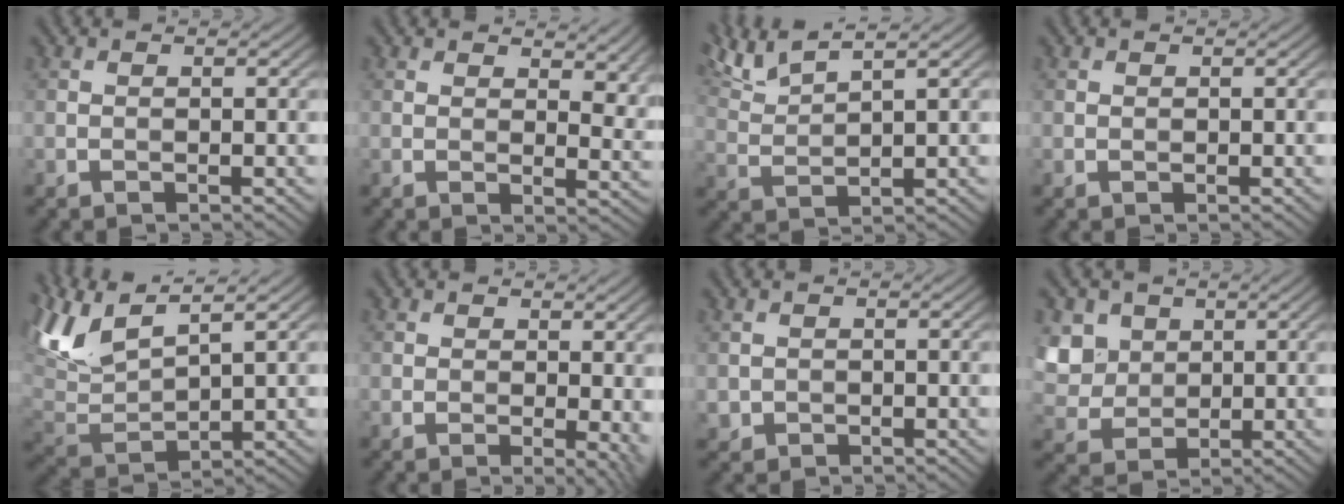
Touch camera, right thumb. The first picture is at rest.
{"total": 7.1, "force": [4.0, 3.5, 4.7], "torque": [-0.063, -0.005, 0.070]}
{"total": 7.1, "force": [5.4, 1.2, 4.5], "torque": [-0.106, 0.020, 0.110]}
{"total": 0.0}
{"total": 10.8, "force": [7.1, 3.2, 7.5], "torque": [-0.189, 0.020, 0.145]}
{"total": 3.7, "force": [0.8, 1.8, 3.1], "torque": [-0.046, -0.005, 0.015]}
{"total": 1.3, "force": [0.5, 1.2, 0.1], "torque": [-0.008, -0.007, 0.010]}
{"total": 7.5, "force": [2.6, 6.1, 3.5], "torque": [-0.138, -0.002, 0.057]}